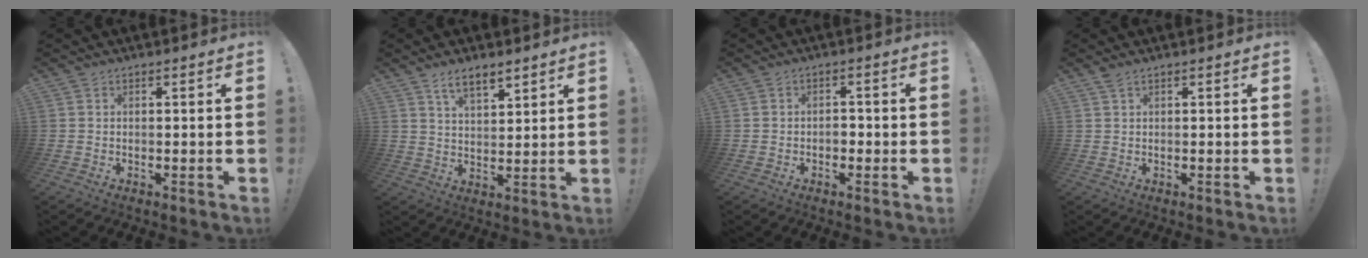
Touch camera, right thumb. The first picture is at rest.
{"total": 7.0, "force": [5.1, 2.5, 4.0], "torque": [-0.064, -0.026, 0.091]}
{"total": 2.1, "force": [-0.9, 1.6, 1.0], "torque": [-0.016, 0.003, -0.018]}
{"total": 1.3, "force": [1.0, 0.2, 0.8], "torque": [-0.010, -0.003, 0.017]}